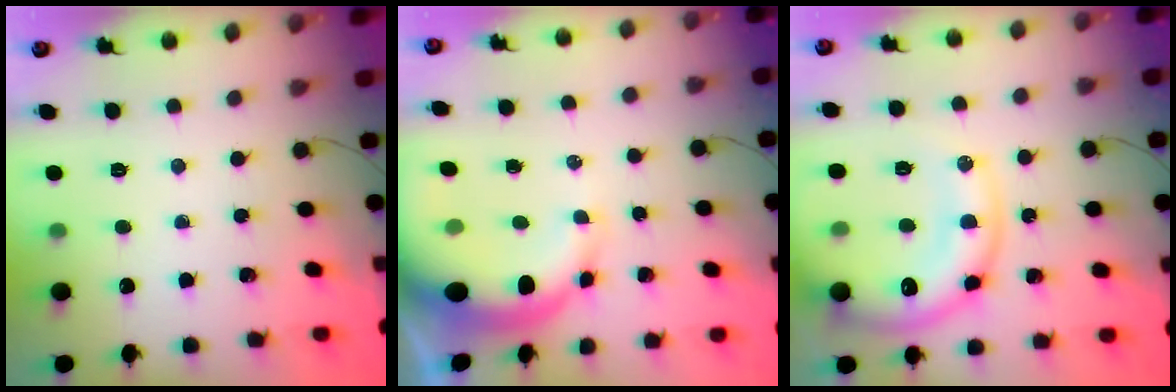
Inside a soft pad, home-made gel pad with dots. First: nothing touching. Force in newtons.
{"total": 11.9, "press": 11.7, "slide": 2.3}
{"total": 17.9, "press": 17.6, "slide": 3.1}